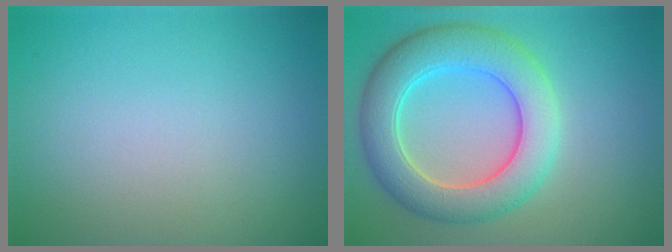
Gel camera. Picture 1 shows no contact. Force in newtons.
{"total": 7.3, "press": 7.3, "slide": 0.3}